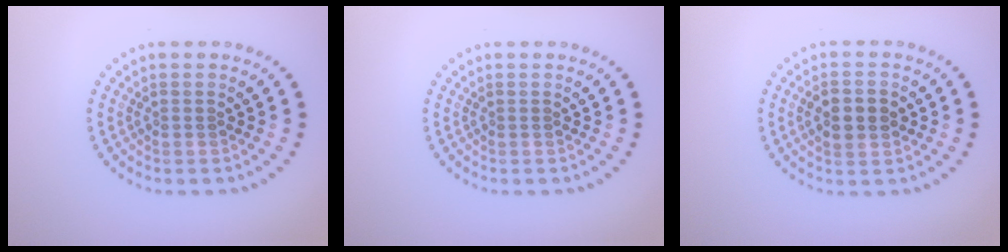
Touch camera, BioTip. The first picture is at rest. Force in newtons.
{"total": 0.0}
{"total": 3.2, "press": 3.2, "slide": 0.1}